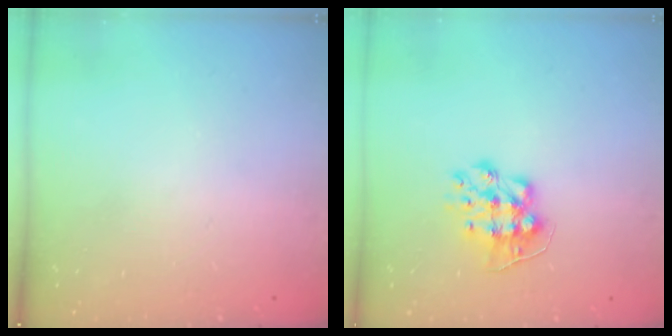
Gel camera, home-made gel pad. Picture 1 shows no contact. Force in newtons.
{"total": 9.2, "press": 9.1, "slide": 1.1}